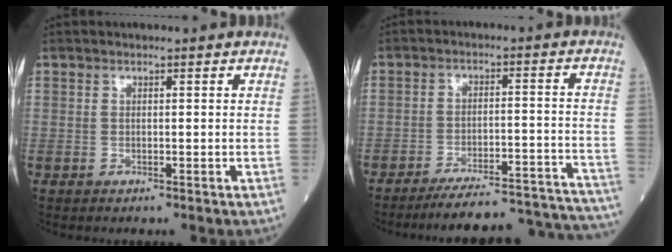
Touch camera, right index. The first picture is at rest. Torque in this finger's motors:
{"motor_torque": [-0.13, -0.77, 0.14, 0.02]}